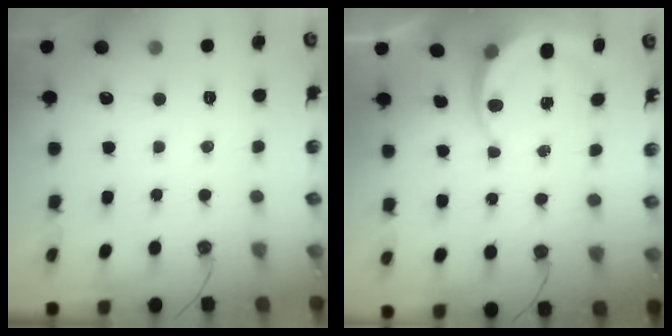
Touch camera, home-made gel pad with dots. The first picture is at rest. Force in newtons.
{"total": 6.0, "press": 6.0, "slide": 0.3}